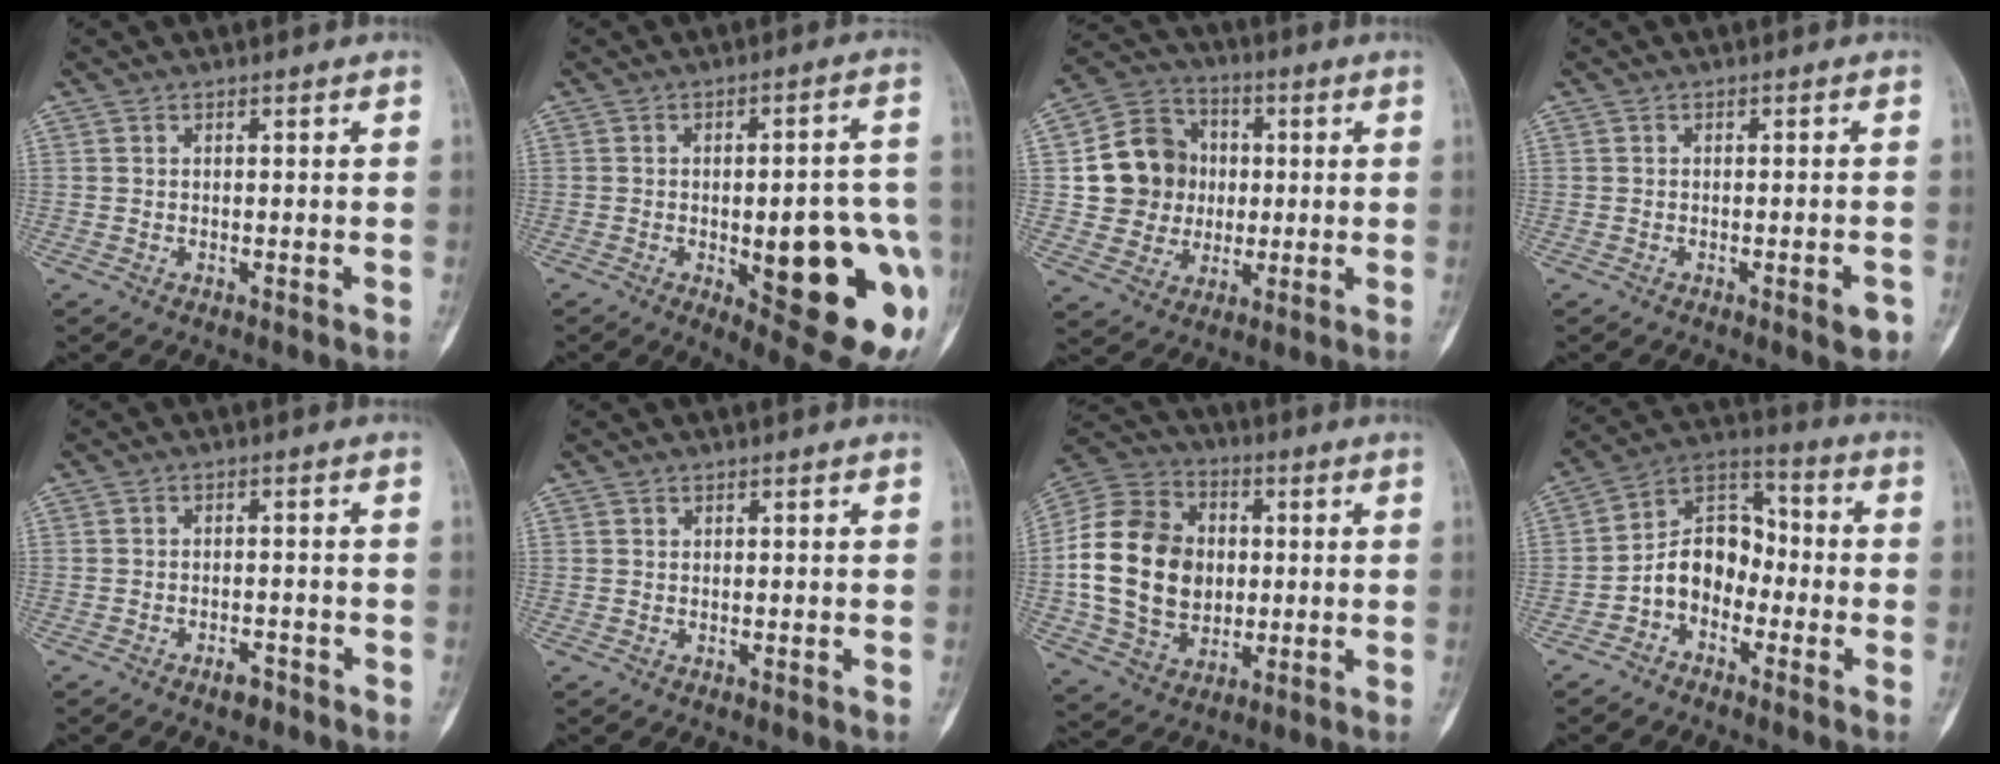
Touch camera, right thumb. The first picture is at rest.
{"total": 22.1, "force": [-5.3, 7.4, 20.1], "torque": [-0.195, 0.010, -0.042]}
{"total": 13.9, "force": [1.1, 12.7, 5.5], "torque": [-0.058, 0.017, 0.024]}
{"total": 2.7, "force": [-1.3, 0.9, 2.1], "torque": [-0.020, 0.008, -0.015]}
{"total": 2.4, "force": [-1.8, 1.2, 1.0], "torque": [-0.009, 0.011, -0.028]}
{"total": 0.0}
{"total": 20.3, "force": [0.1, 15.7, 12.9], "torque": [-0.220, 0.017, 0.008]}
{"total": 10.6, "force": [-3.3, 7.9, 6.2], "torque": [-0.077, 0.055, -0.075]}